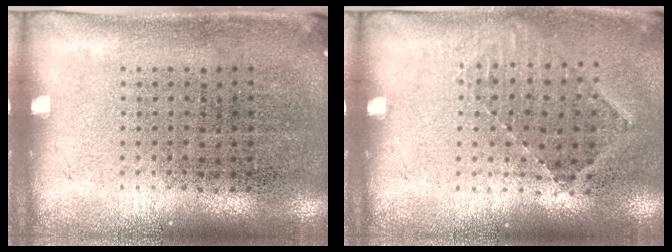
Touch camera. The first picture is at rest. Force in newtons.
{"total": 0.8, "press": 0.8, "slide": 0.3}